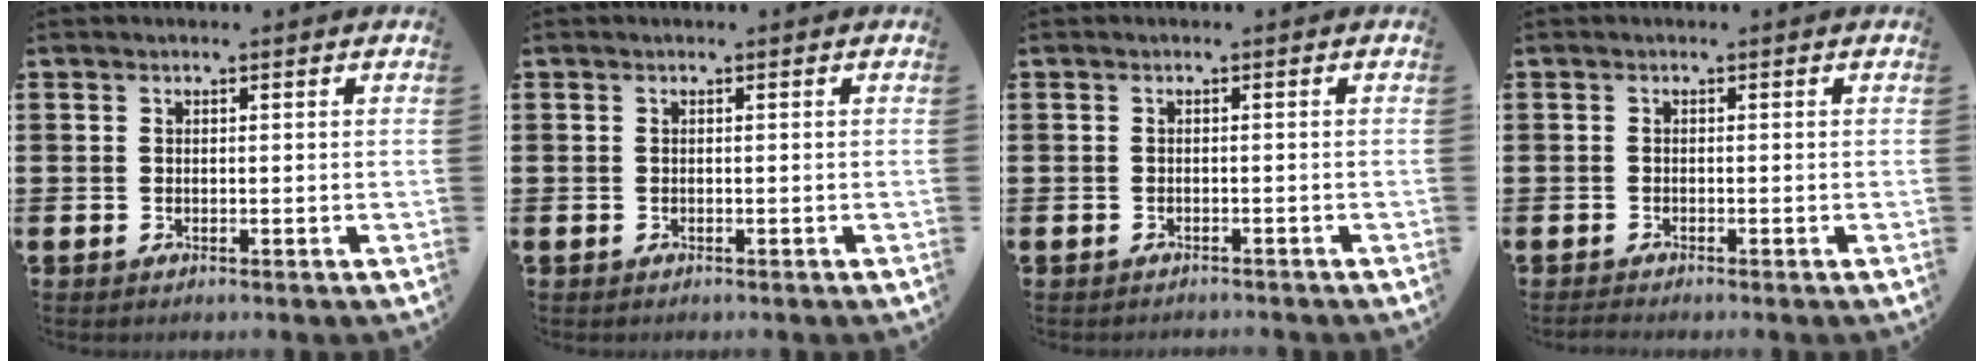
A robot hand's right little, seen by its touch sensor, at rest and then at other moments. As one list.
[{"total": 0.0}, {"total": 0.5, "force": [-0.5, 0.0, -0.1], "torque": [0.000, -0.001, -0.011]}, {"total": 0.6, "force": [-0.5, 0.0, 0.3], "torque": [-0.005, -0.002, -0.010]}]